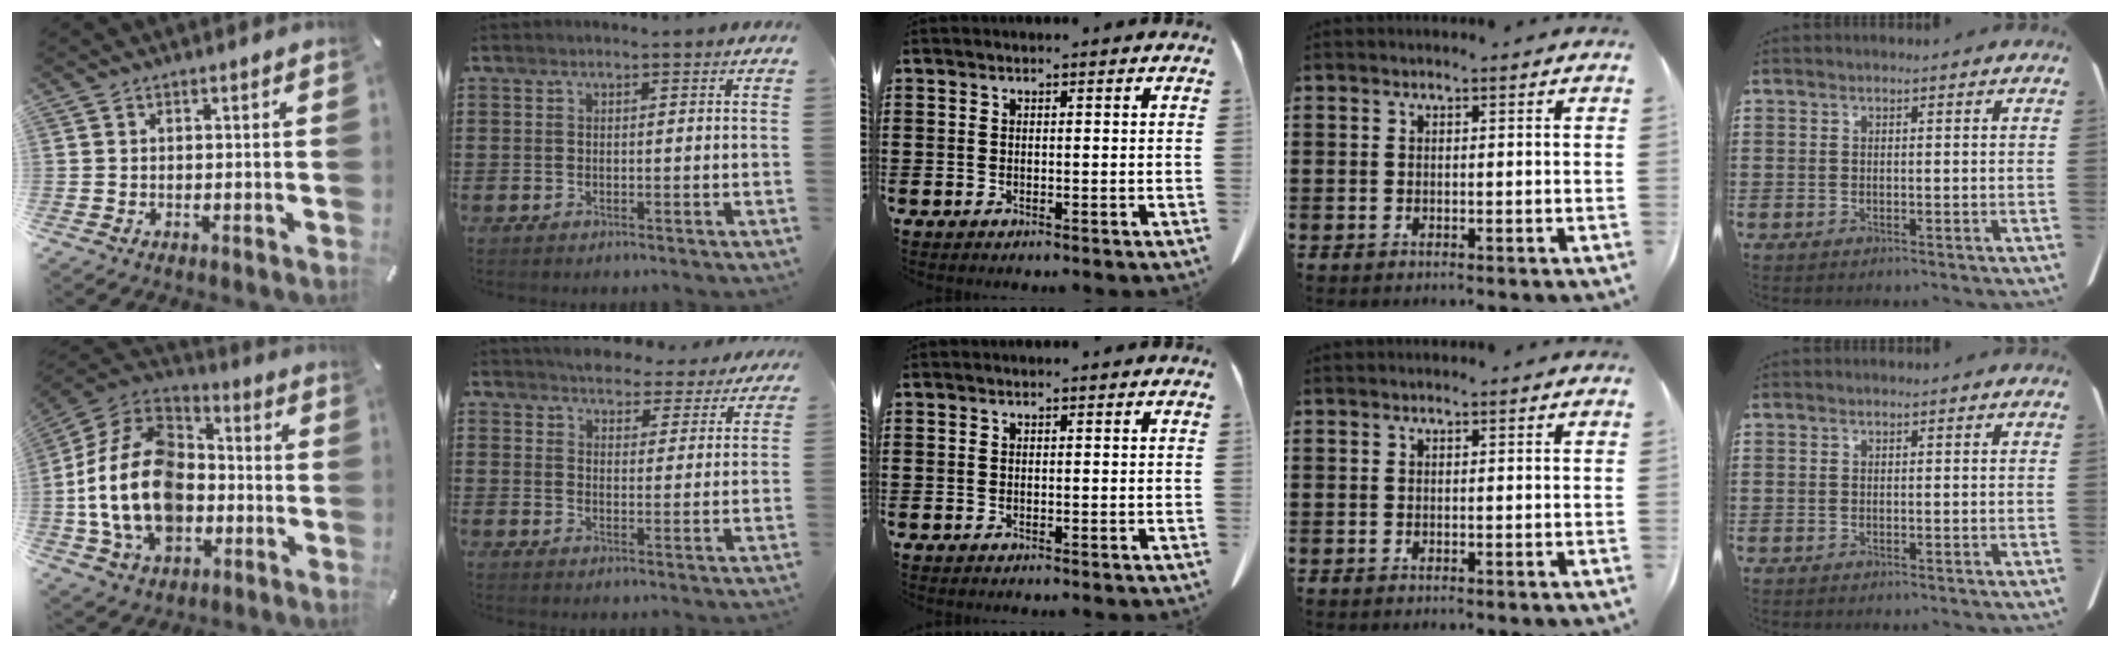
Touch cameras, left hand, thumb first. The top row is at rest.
{"thumb": {"total": 19.9, "force": [-4.9, 14.4, 12.9], "torque": [-0.294, 0.026, -0.087]}, "index": {"total": 4.5, "force": [4.5, 0.5, 0.2], "torque": [-0.026, -0.027, 0.078]}}